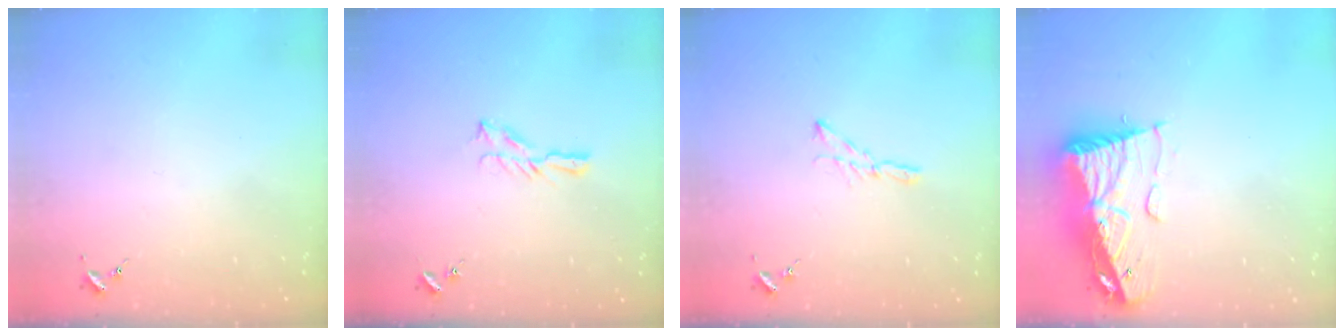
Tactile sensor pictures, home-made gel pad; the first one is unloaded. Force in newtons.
{"total": 5.1, "press": 5.1, "slide": 0.5}
{"total": 4.7, "press": 4.7, "slide": 0.1}
{"total": 14.6, "press": 14.6, "slide": 1.6}